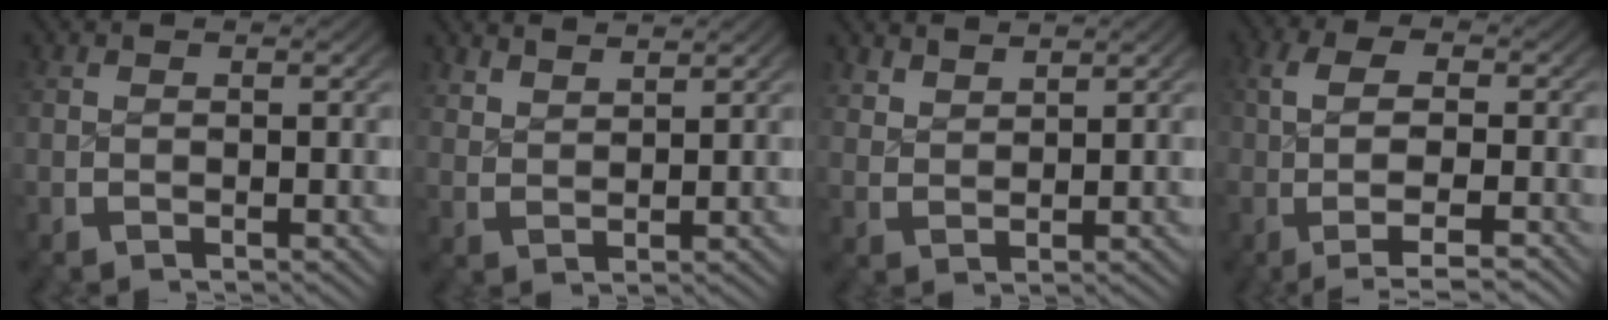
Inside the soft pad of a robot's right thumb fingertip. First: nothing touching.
{"total": 2.9, "force": [2.8, 0.4, 0.3], "torque": [-0.004, 0.002, 0.060]}
{"total": 2.5, "force": [2.5, 0.4, 0.2], "torque": [-0.003, 0.002, 0.055]}
{"total": 6.9, "force": [-1.3, 3.4, 5.8], "torque": [-0.103, -0.010, -0.019]}